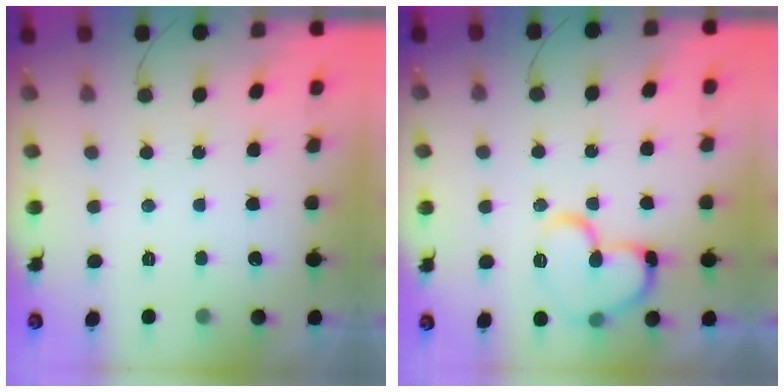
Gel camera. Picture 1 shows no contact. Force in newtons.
{"total": 14.1, "press": 14.0, "slide": 1.7}